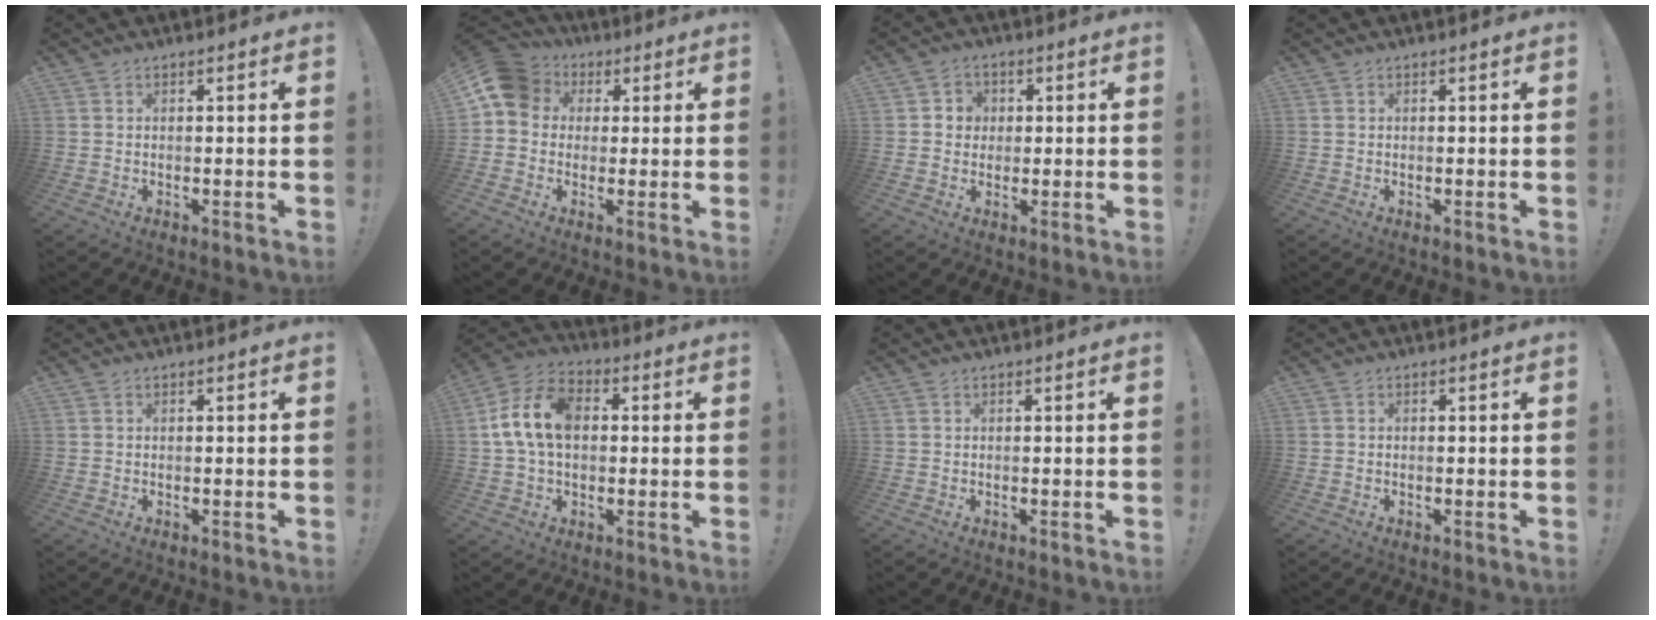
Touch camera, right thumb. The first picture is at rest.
{"total": 9.9, "force": [2.3, 8.8, 4.0], "torque": [-0.070, 0.008, 0.051]}
{"total": 4.1, "force": [0.1, 4.0, 1.0], "torque": [-0.020, 0.005, 0.002]}
{"total": 0.0}
{"total": 0.0}
{"total": 14.1, "force": [1.5, 9.8, 10.1], "torque": [-0.202, 0.017, 0.030]}
{"total": 0.0}
{"total": 0.0}